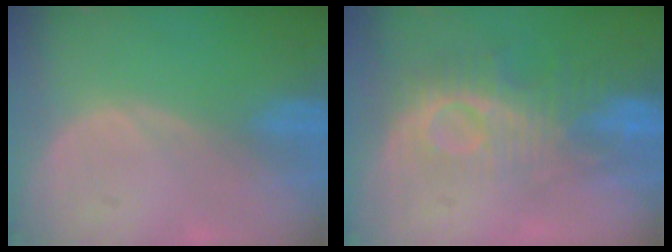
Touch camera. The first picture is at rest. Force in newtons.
{"total": 9.2, "press": 8.2, "slide": 4.3}